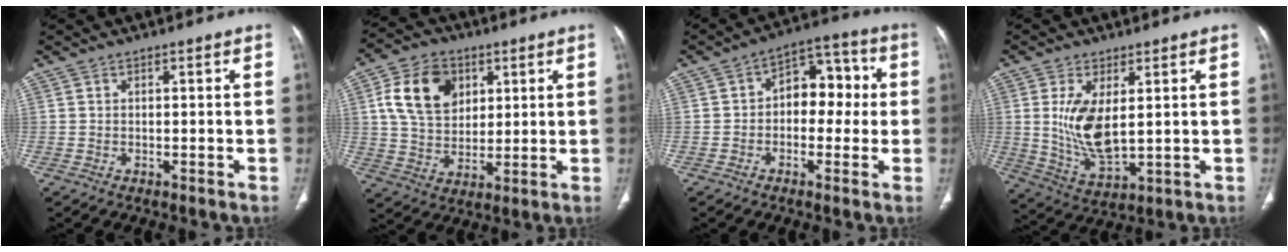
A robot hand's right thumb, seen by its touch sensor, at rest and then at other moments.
{"total": 13.5, "force": [4.4, 9.8, 8.2], "torque": [-0.120, -0.005, 0.080]}
{"total": 10.2, "force": [0.2, 6.8, 7.5], "torque": [-0.059, 0.037, -0.010]}
{"total": 10.3, "force": [1.7, 4.7, 9.0], "torque": [-0.173, -0.023, 0.047]}